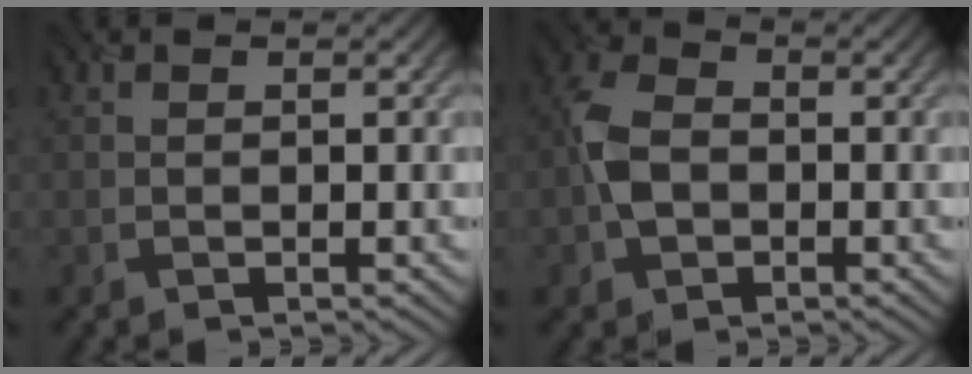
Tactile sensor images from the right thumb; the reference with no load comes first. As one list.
[{"total": 5.2, "force": [-1.0, 3.8, 3.3], "torque": [-0.081, 0.001, -0.027]}]